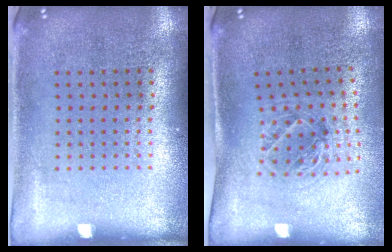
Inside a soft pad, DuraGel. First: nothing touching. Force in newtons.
{"total": 1.1, "press": 1.1, "slide": 0.4}